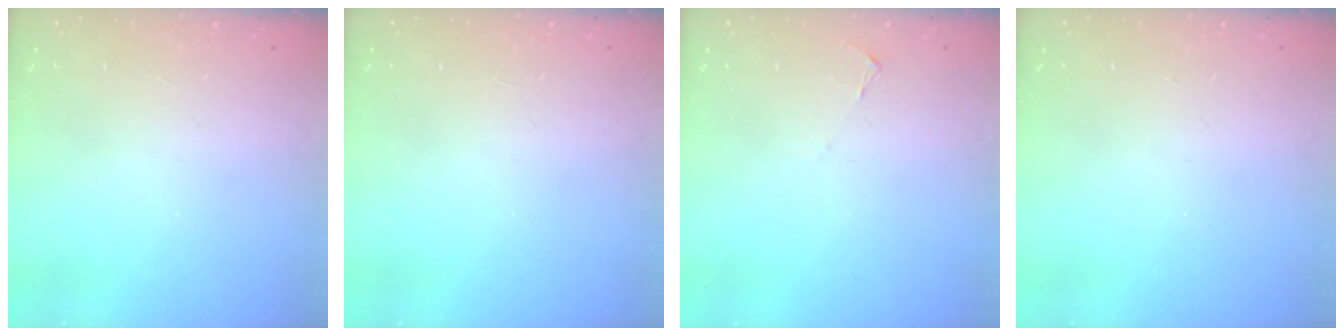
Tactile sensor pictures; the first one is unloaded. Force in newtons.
{"total": 0.0}
{"total": 1.7, "press": 1.7, "slide": 0.3}
{"total": 0.0}